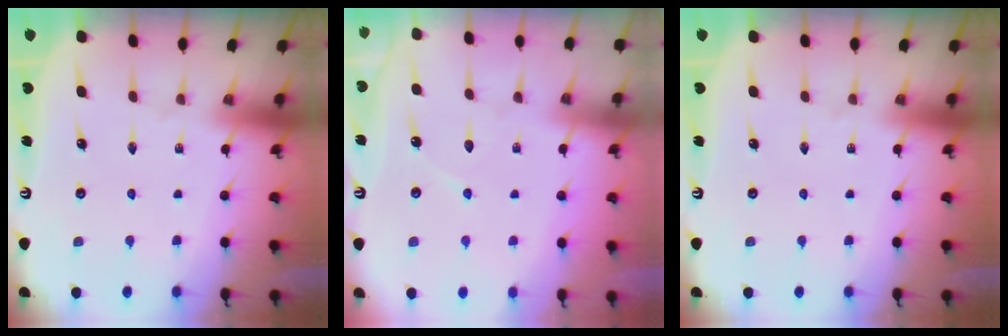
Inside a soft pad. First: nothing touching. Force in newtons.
{"total": 5.6, "press": 5.5, "slide": 0.6}
{"total": 0.0}